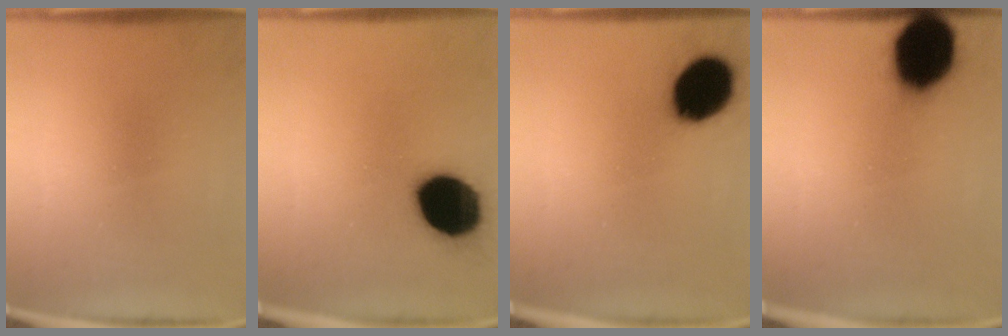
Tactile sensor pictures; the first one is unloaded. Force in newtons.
{"total": 19.3}
{"total": 14.8}
{"total": 17.0}